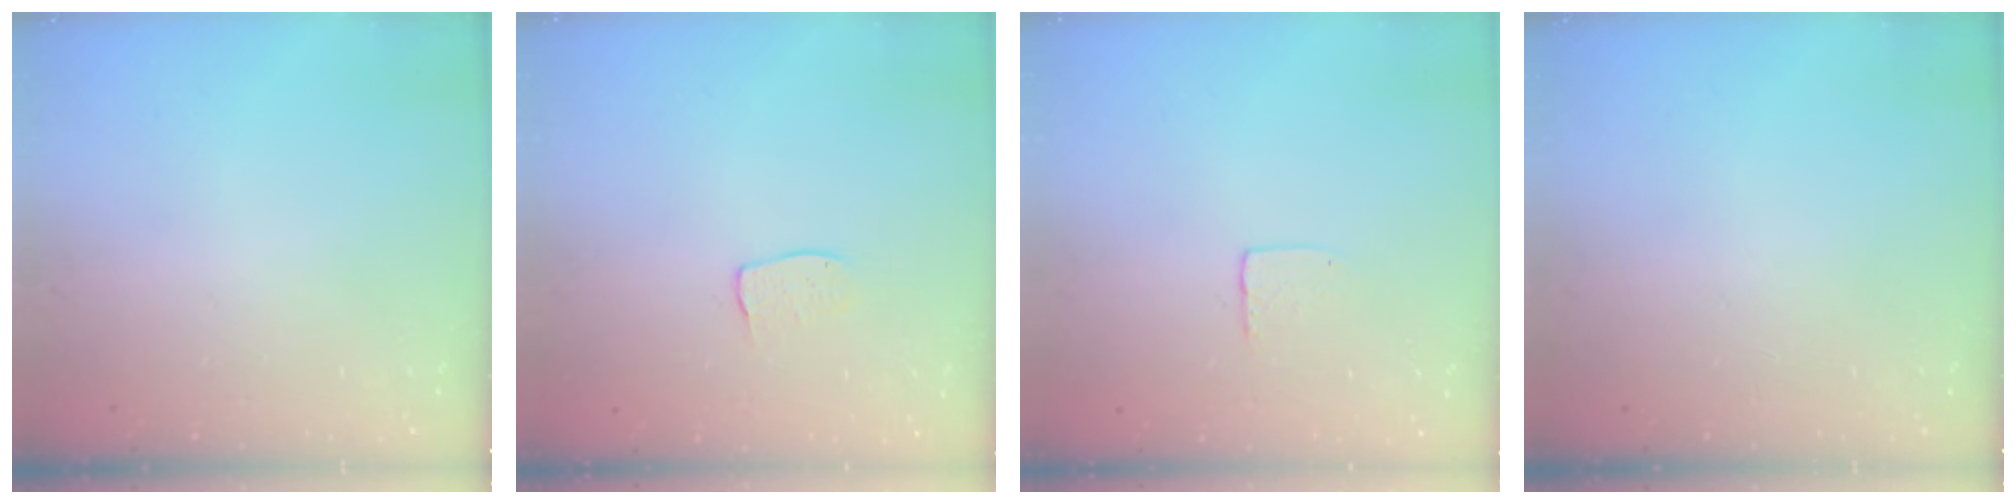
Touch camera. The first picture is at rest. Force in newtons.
{"total": 5.0, "press": 5.0, "slide": 0.3}
{"total": 3.9, "press": 3.9, "slide": 0.3}
{"total": 0.0}